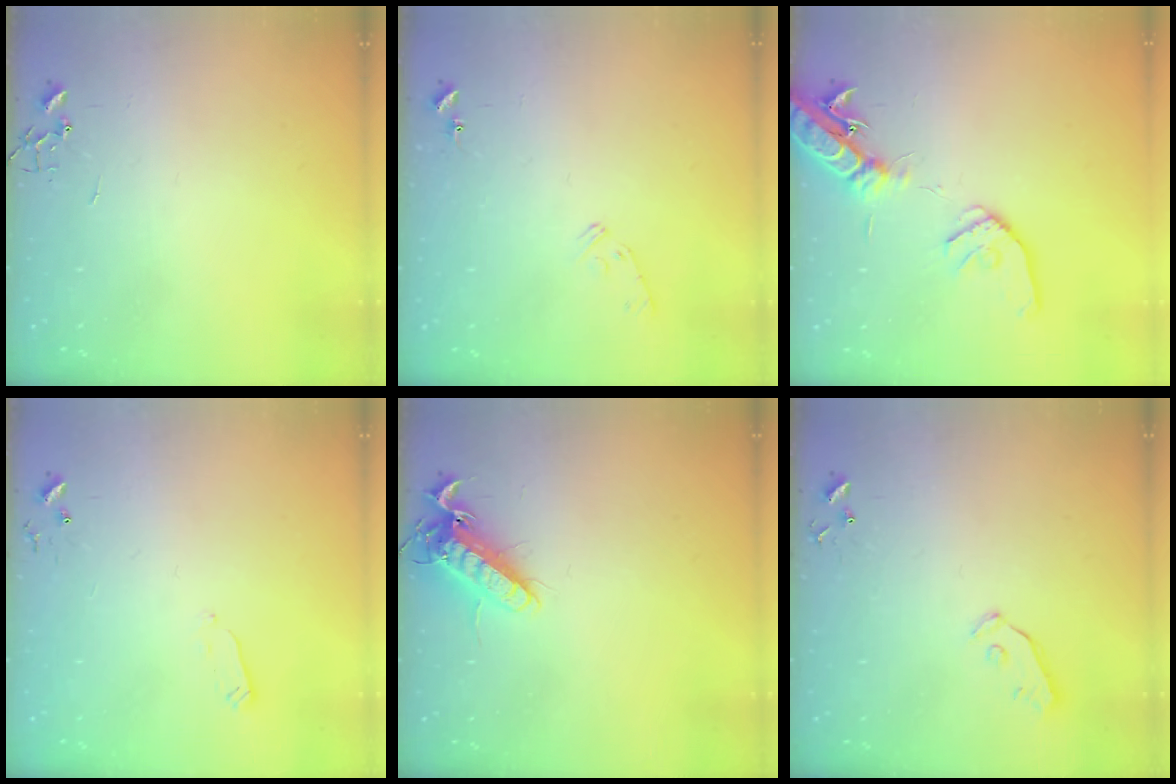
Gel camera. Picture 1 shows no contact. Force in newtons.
{"total": 6.7, "press": 6.7, "slide": 0.7}
{"total": 16.5, "press": 16.2, "slide": 2.9}
{"total": 2.4, "press": 2.3, "slide": 0.4}
{"total": 13.3, "press": 13.2, "slide": 1.8}
{"total": 4.0, "press": 3.9, "slide": 0.7}